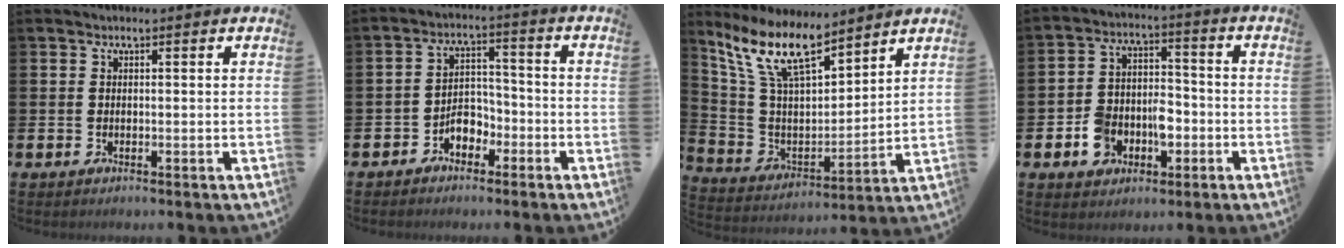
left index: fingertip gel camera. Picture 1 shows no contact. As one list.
[{"total": 4.0, "force": [-2.6, 2.4, 1.7], "torque": [-0.037, 0.010, -0.055]}, {"total": 11.6, "force": [9.4, 3.2, 5.9], "torque": [-0.153, -0.045, 0.169]}, {"total": 6.2, "force": [-2.8, 4.5, 3.2], "torque": [-0.065, 0.012, -0.051]}]